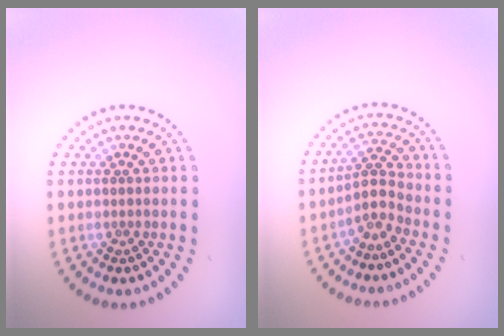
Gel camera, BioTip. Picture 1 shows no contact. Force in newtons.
{"total": 2.5, "press": 1.7, "slide": 1.8}